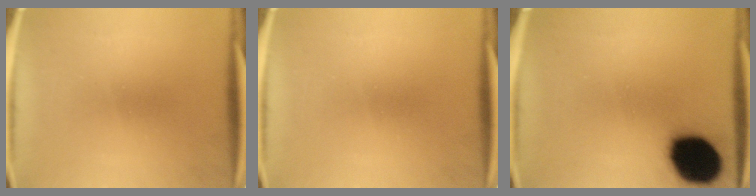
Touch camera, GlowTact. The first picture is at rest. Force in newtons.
{"total": 0.0}
{"total": 19.0}